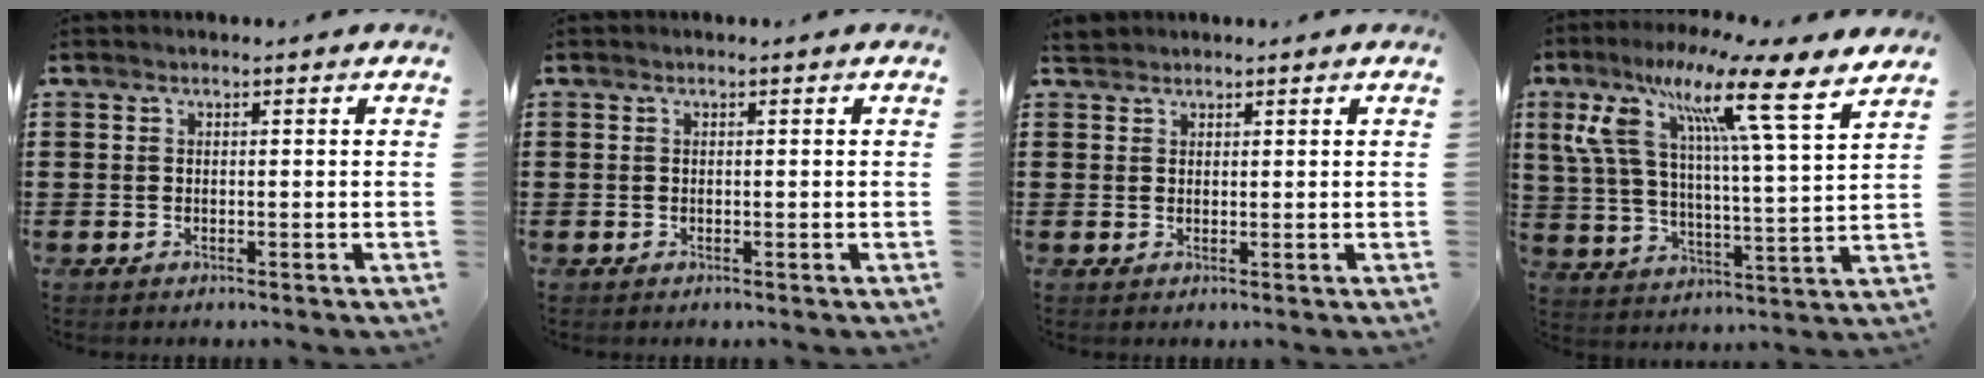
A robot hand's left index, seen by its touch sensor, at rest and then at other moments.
{"total": 0.0}
{"total": 1.8, "force": [1.6, 0.9, 0.1], "torque": [-0.008, 0.006, 0.032]}
{"total": 14.2, "force": [9.9, 1.2, 10.1], "torque": [-0.198, -0.066, 0.146]}